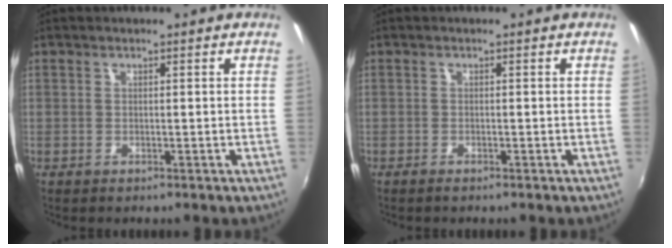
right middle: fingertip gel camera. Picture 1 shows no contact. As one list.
[{"total": 0.8, "force": [-0.7, 0.1, 0.3], "torque": [-0.008, -0.004, -0.015]}]